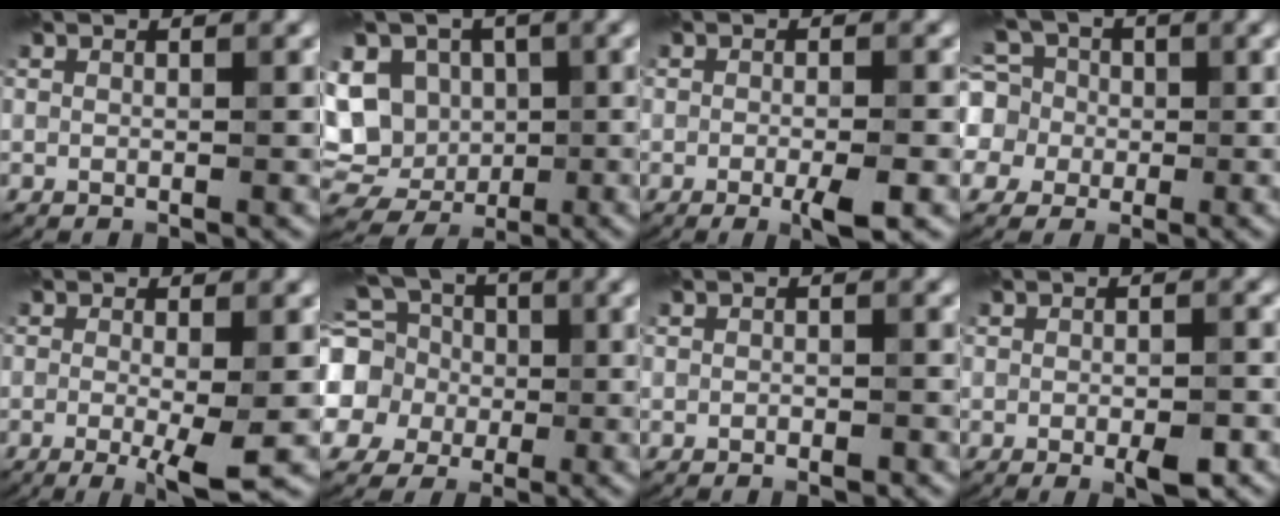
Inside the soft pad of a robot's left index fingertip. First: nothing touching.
{"total": 9.8, "force": [0.8, 8.4, 5.1], "torque": [-0.072, 0.010, -0.012]}
{"total": 2.8, "force": [-1.1, 0.5, 2.5], "torque": [-0.042, -0.008, -0.020]}
{"total": 9.4, "force": [2.0, 8.3, 3.9], "torque": [-0.085, 0.037, 0.001]}
{"total": 4.2, "force": [-1.1, 0.6, 4.0], "torque": [-0.070, -0.016, -0.018]}
{"total": 11.2, "force": [0.8, 9.9, 5.1], "torque": [-0.139, 0.016, -0.021]}
{"total": 0.9, "force": [-0.5, 0.4, 0.6], "torque": [-0.007, 0.000, -0.007]}
{"total": 2.8, "force": [-1.3, 0.9, 2.3], "torque": [-0.034, -0.004, -0.020]}